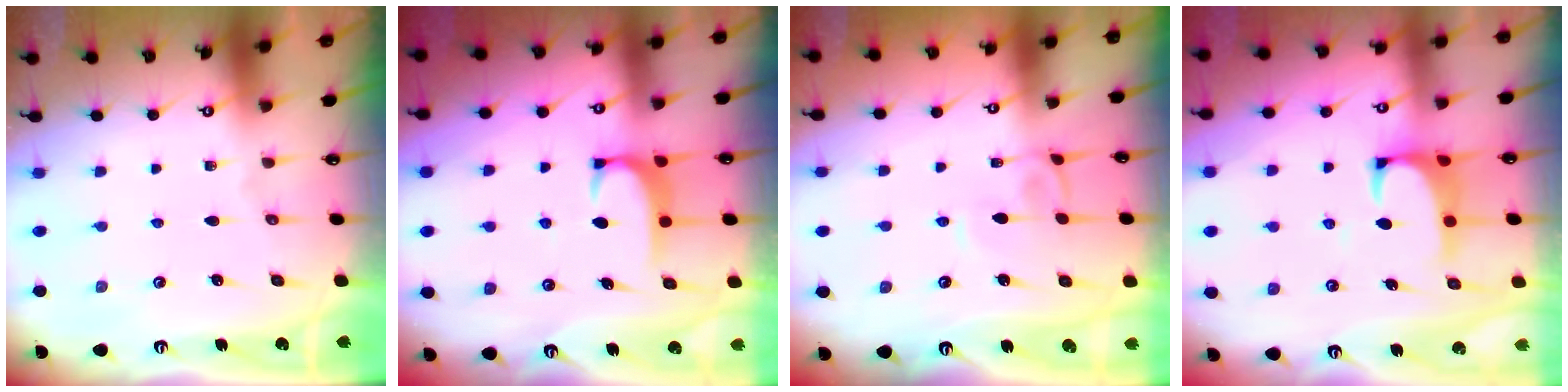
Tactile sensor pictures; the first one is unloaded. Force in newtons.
{"total": 1.7, "press": 1.6, "slide": 0.5}
{"total": 3.1, "press": 3.1, "slide": 0.2}
{"total": 1.6, "press": 1.3, "slide": 0.8}